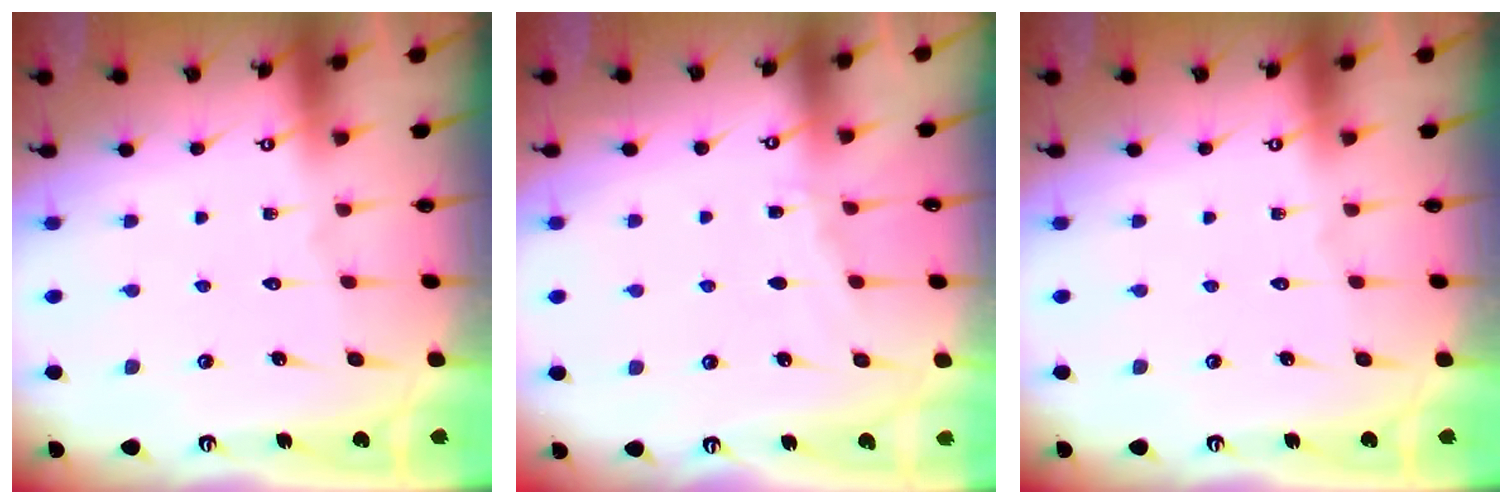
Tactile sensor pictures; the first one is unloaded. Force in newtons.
{"total": 2.9, "press": 2.9, "slide": 0.3}
{"total": 0.0}